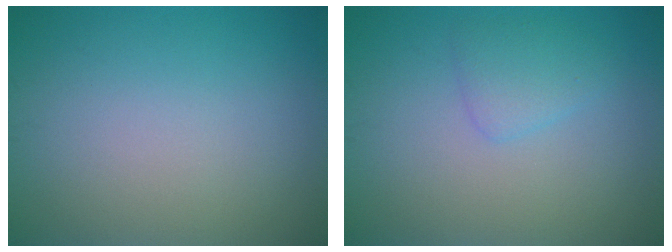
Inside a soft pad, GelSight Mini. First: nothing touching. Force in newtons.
{"total": 1.8, "press": 1.8, "slide": 0.1}